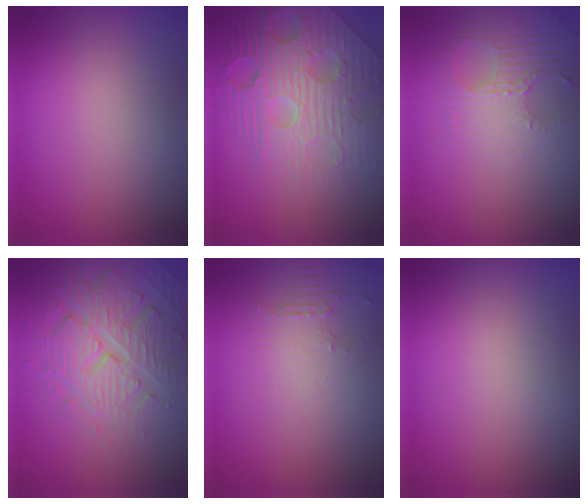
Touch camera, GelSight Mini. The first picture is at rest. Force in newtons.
{"total": 6.7, "press": 5.5, "slide": 3.8}
{"total": 2.8, "press": 2.7, "slide": 0.9}
{"total": 5.0, "press": 4.9, "slide": 1.1}
{"total": 2.2, "press": 1.5, "slide": 1.5}
{"total": 0.0}